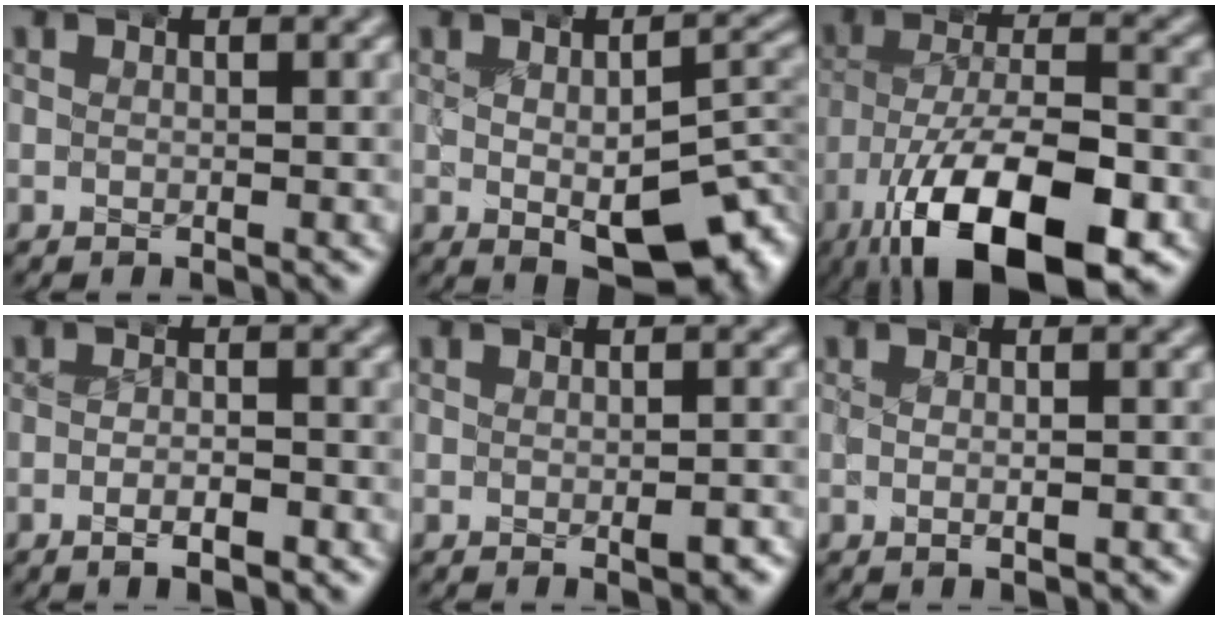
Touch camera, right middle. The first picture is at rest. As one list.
[{"total": 8.5, "force": [-3.0, 4.4, 6.7], "torque": [-0.086, -0.034, -0.029]}, {"total": 12.2, "force": [-4.8, 5.9, 9.5], "torque": [-0.176, -0.044, -0.050]}, {"total": 2.2, "force": [-1.4, 0.5, 1.6], "torque": [-0.026, 0.002, -0.028]}, {"total": 1.3, "force": [-0.3, 0.6, 1.2], "torque": [-0.013, 0.002, -0.007]}, {"total": 0.6, "force": [-0.1, 0.2, 0.5], "torque": [-0.010, -0.001, -0.003]}]